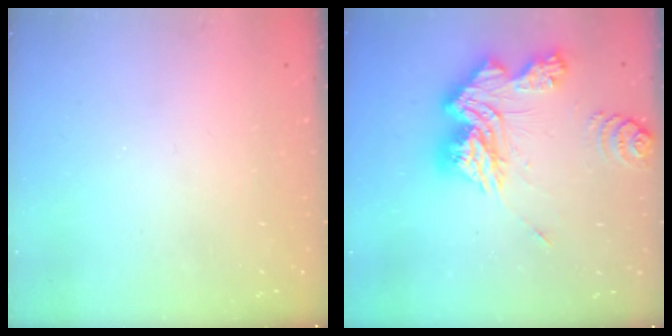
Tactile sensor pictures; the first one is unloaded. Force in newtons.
{"total": 20.4, "press": 20.3, "slide": 1.9}